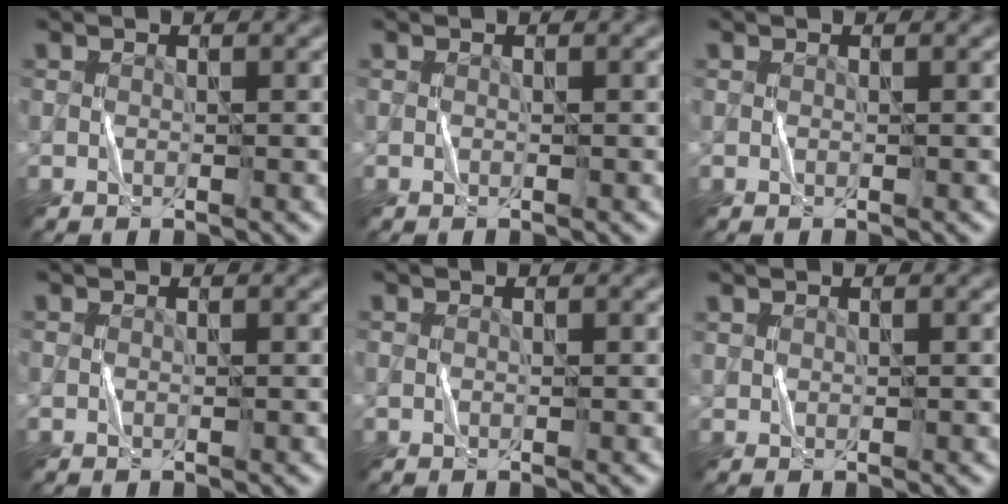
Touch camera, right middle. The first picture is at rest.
{"total": 0.0}
{"total": 0.0}
{"total": 0.0}
{"total": 0.0}
{"total": 0.6, "force": [0.6, 0.2, 0.1], "torque": [-0.005, 0.002, 0.017]}